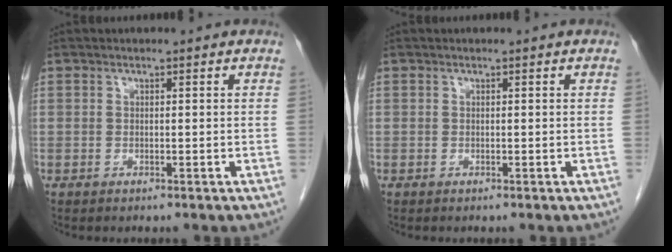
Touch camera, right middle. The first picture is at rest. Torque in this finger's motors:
{"motor_torque": [-0.01, 0.00, 0.00, 0.00]}